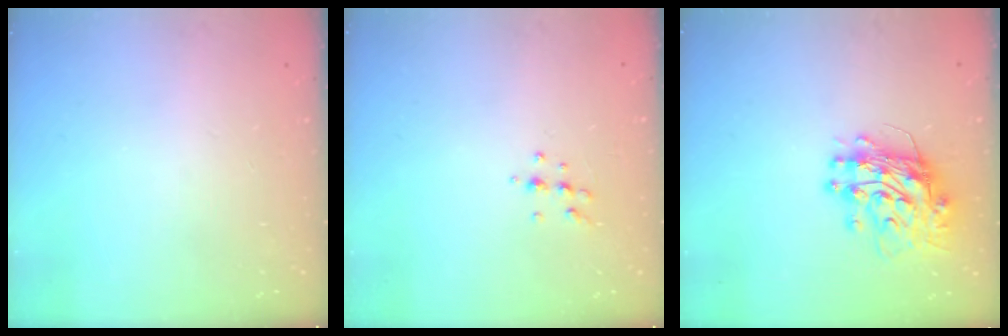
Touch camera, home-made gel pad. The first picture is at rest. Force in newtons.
{"total": 5.4, "press": 5.3, "slide": 1.0}
{"total": 12.9, "press": 12.8, "slide": 1.3}